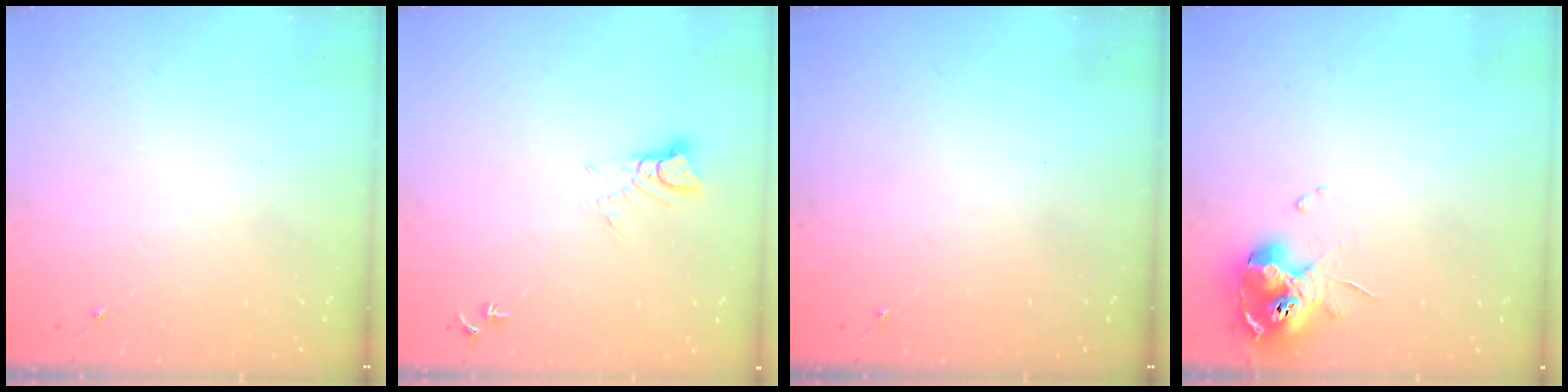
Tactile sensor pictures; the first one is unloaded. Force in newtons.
{"total": 3.6, "press": 3.6, "slide": 0.3}
{"total": 0.0}
{"total": 11.0, "press": 10.9, "slide": 1.3}